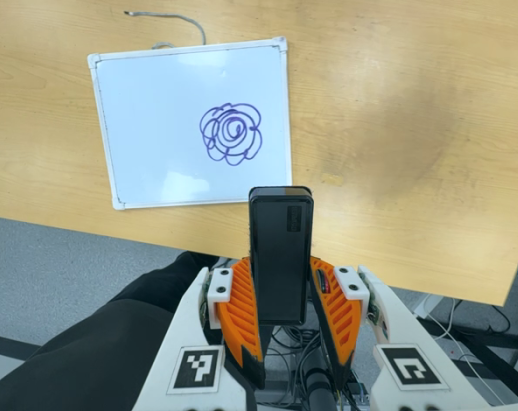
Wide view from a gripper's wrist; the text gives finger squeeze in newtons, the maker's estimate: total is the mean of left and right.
{"total": 4.8, "left": 3.3, "right": 6.3}